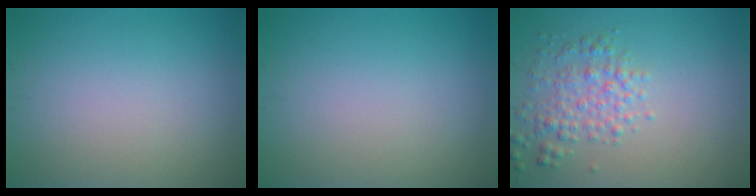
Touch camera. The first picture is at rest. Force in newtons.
{"total": 0.0}
{"total": 3.0, "press": 3.0, "slide": 0.1}